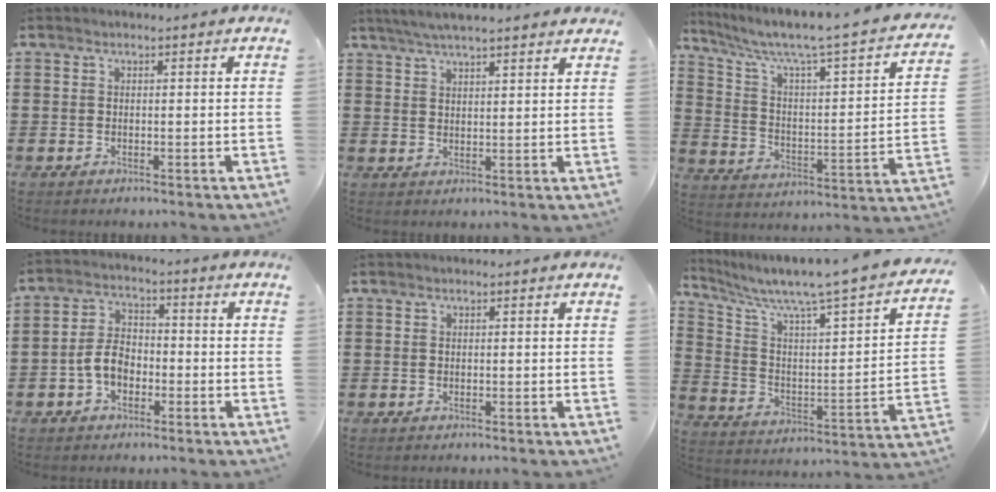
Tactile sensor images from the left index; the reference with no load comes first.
{"total": 4.3, "force": [3.9, 0.1, 1.7], "torque": [-0.044, -0.006, 0.071]}
{"total": 4.6, "force": [3.3, 0.5, 3.2], "torque": [-0.081, -0.042, 0.046]}
{"total": 5.3, "force": [-1.8, 3.4, 3.6], "torque": [-0.087, 0.006, -0.041]}
{"total": 0.0}
{"total": 6.1, "force": [5.2, -0.2, 3.2], "torque": [-0.090, -0.057, 0.078]}